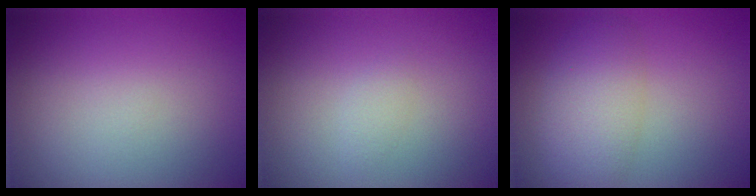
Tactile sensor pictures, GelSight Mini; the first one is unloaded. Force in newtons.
{"total": 0.9, "press": 0.9, "slide": 0.0}
{"total": 4.6, "press": 4.6, "slide": 0.2}